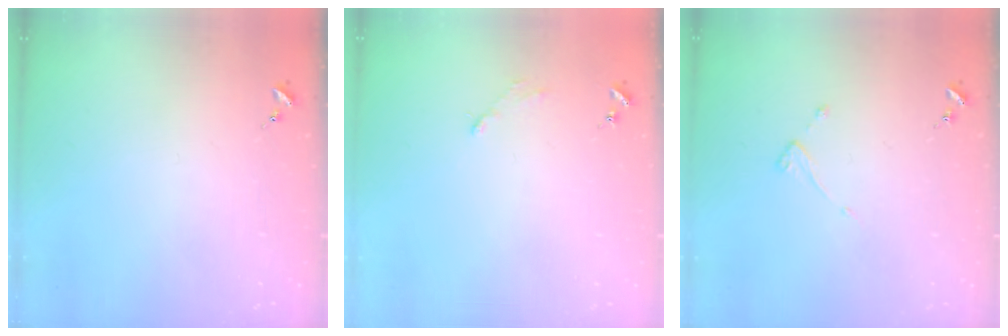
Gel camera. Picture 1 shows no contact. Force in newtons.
{"total": 2.9, "press": 2.9, "slide": 0.4}
{"total": 3.5, "press": 3.5, "slide": 0.3}